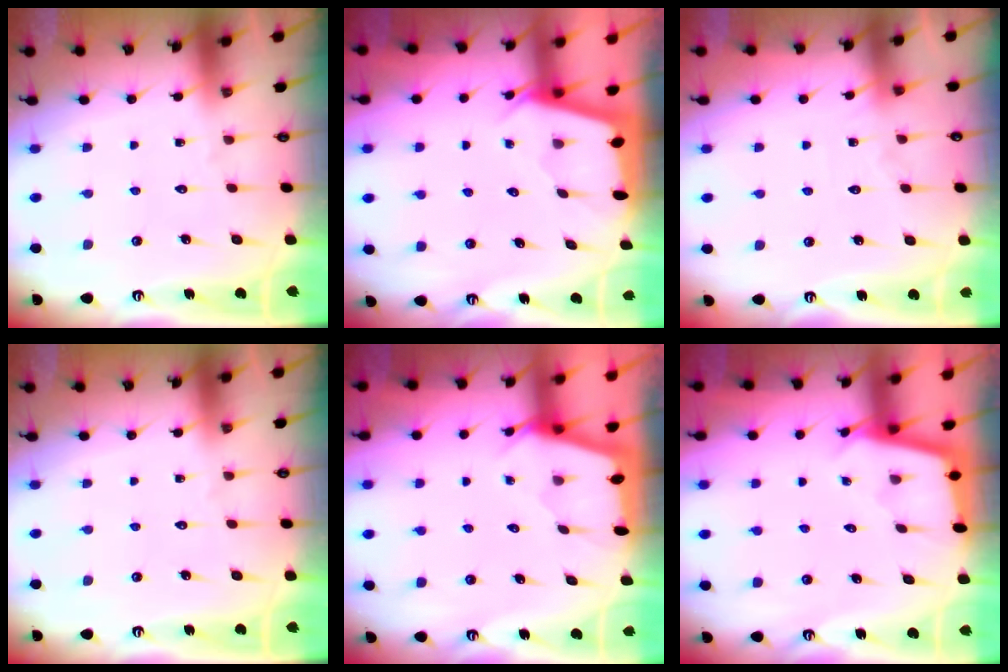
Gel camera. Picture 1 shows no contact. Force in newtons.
{"total": 2.2, "press": 2.2, "slide": 0.3}
{"total": 2.8, "press": 2.8, "slide": 0.4}
{"total": 0.0}
{"total": 2.3, "press": 2.3, "slide": 0.3}
{"total": 2.5, "press": 2.5, "slide": 0.2}